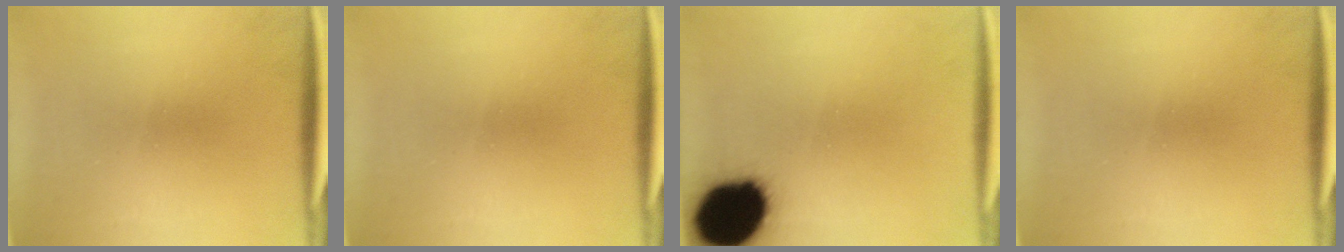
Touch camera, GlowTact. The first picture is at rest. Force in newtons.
{"total": 0.0}
{"total": 19.5}
{"total": 0.0}